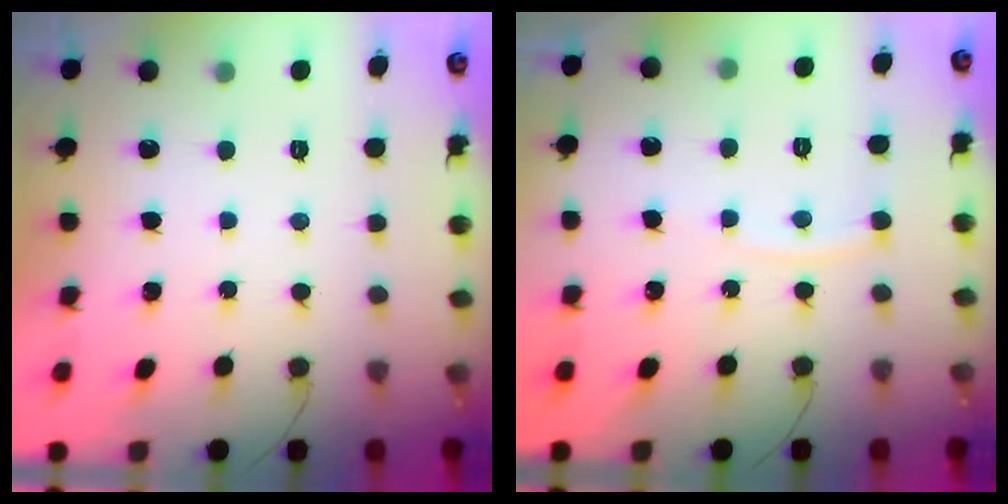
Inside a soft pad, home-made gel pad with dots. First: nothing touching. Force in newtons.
{"total": 3.2, "press": 3.2, "slide": 0.4}